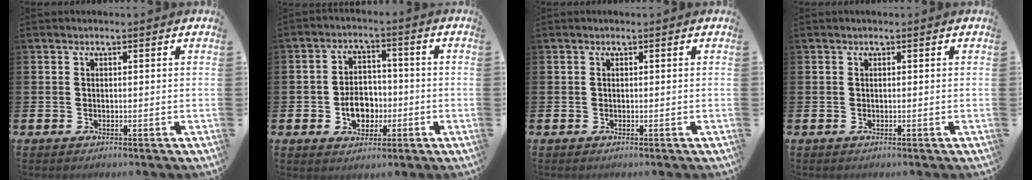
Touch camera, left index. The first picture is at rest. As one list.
[{"total": 5.7, "force": [-1.5, 4.3, 3.4], "torque": [-0.058, 0.010, -0.029]}, {"total": 0.0}, {"total": 0.0}]